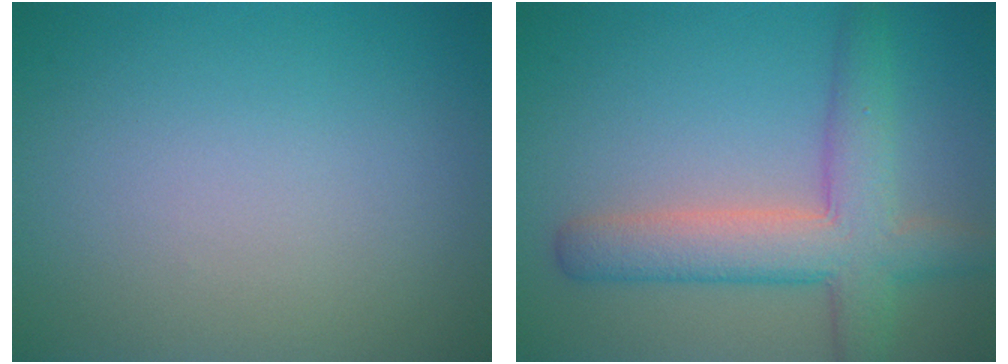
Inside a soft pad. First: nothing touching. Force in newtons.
{"total": 6.2, "press": 6.2, "slide": 0.2}